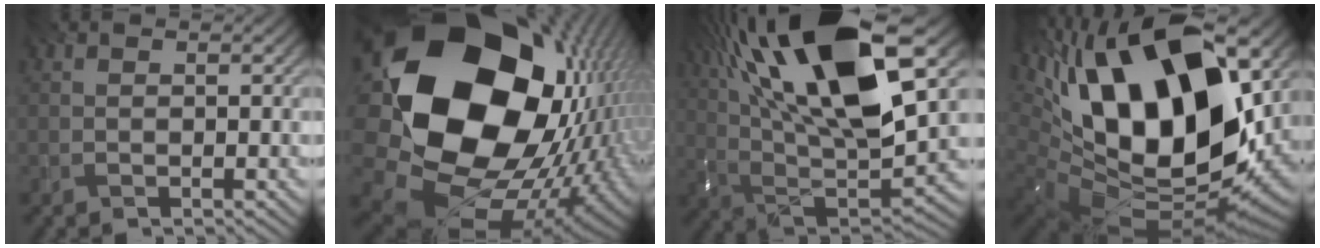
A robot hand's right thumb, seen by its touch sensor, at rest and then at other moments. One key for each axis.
{"total": 23.0, "fx": 3.3, "fy": 17.7, "fz": 14.2, "tx": -0.313, "ty": -0.056, "tz": 0.099}
{"total": 20.4, "fx": 8.1, "fy": 7.9, "fz": 17.0, "tx": -0.334, "ty": 0.045, "tz": 0.128}
{"total": 21.8, "fx": 4.7, "fy": 11.8, "fz": 17.8, "tx": -0.377, "ty": 0.010, "tz": 0.080}